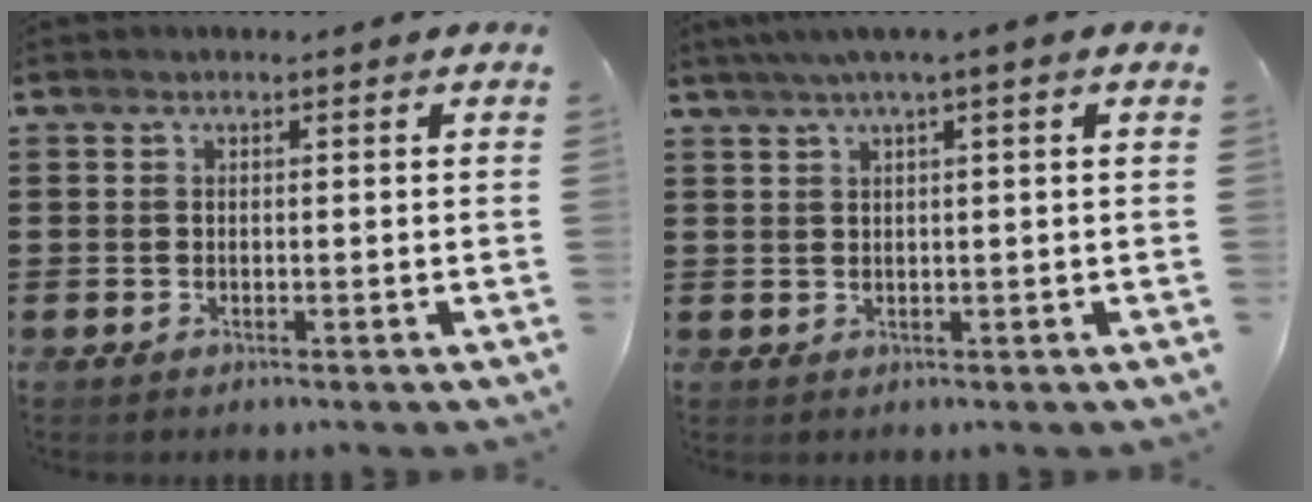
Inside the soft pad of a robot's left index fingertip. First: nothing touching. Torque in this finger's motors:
{"motor_torque": [2.04, -0.10, 0.59, 0.15]}